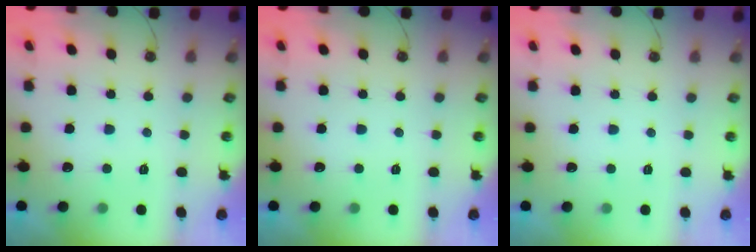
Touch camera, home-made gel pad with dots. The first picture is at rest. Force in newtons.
{"total": 0.0}
{"total": 0.0}